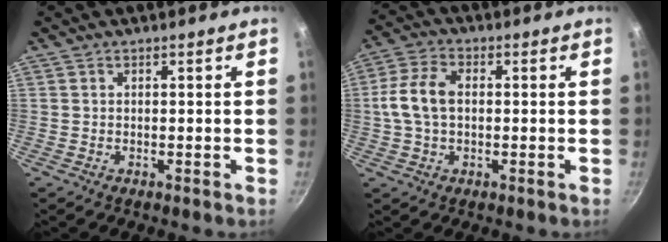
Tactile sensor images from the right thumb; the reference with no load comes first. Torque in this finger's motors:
{"motor_torque": [0.89, 1.73, 0.93, -0.31, 0.09]}